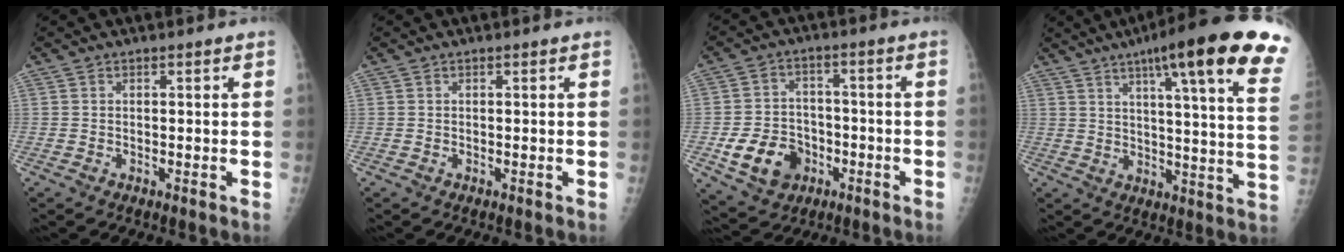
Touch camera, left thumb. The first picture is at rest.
{"total": 0.0}
{"total": 10.6, "force": [-3.8, 8.4, 5.2], "torque": [-0.063, 0.021, -0.056]}
{"total": 25.2, "force": [14.6, 3.2, 20.3], "torque": [-0.256, -0.037, 0.183]}